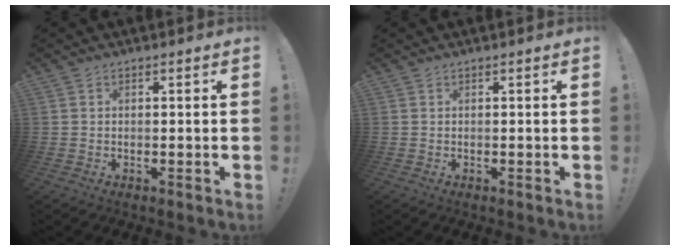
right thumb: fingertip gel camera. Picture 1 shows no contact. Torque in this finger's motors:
{"motor_torque": [0.00, 0.00, 0.00, 0.00, 0.00]}